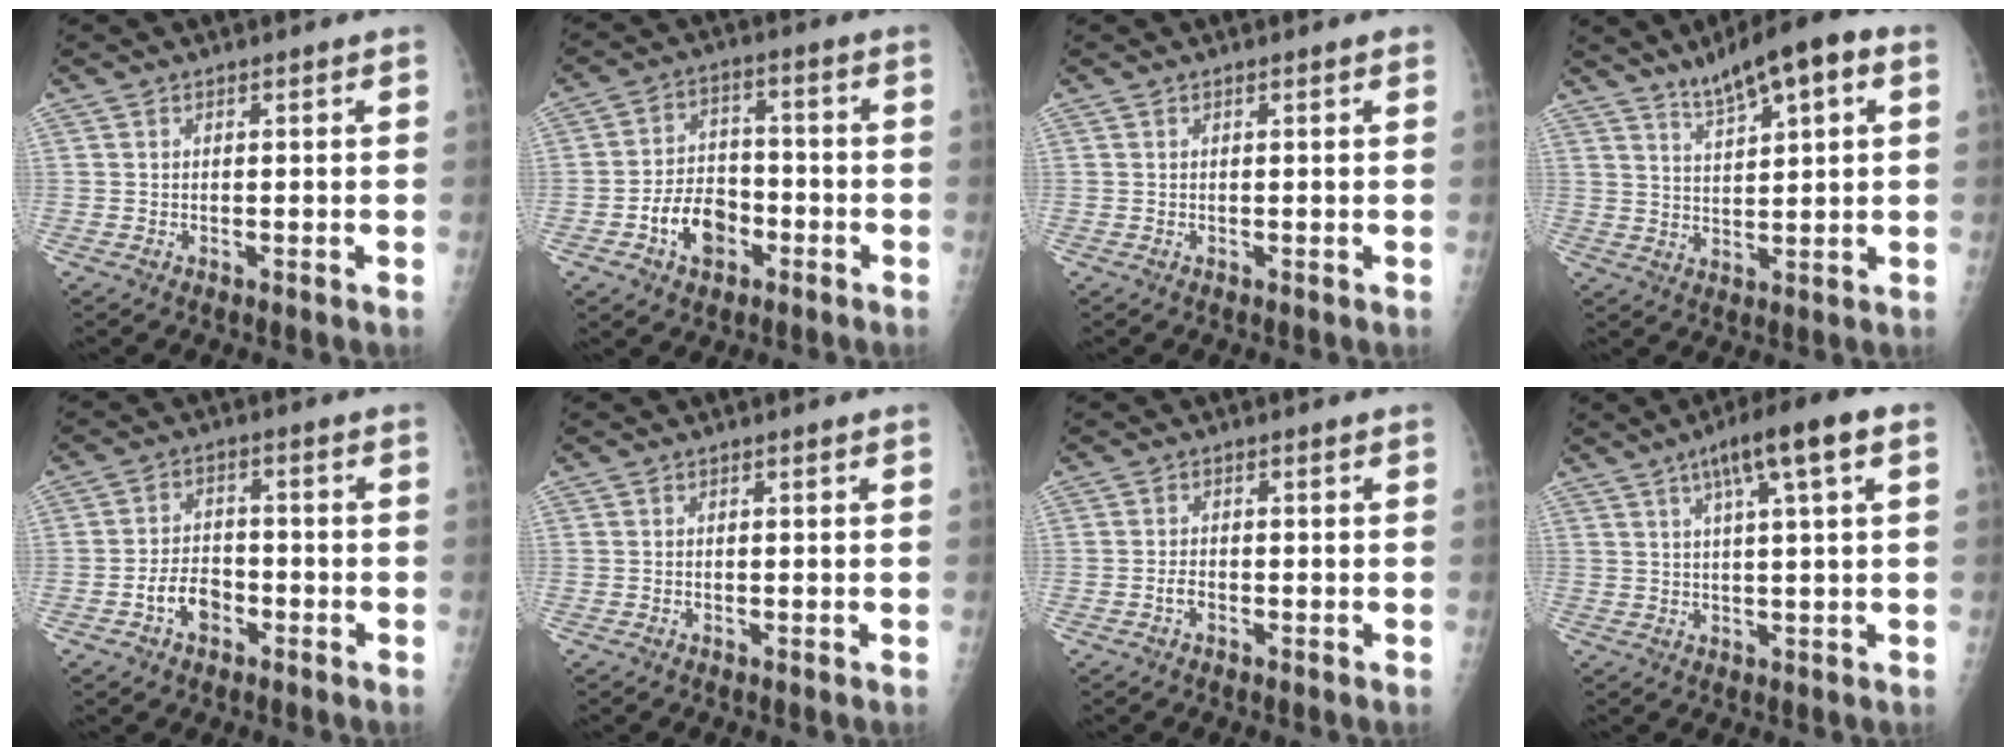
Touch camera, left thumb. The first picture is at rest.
{"total": 9.1, "force": [-3.9, 6.4, 5.2], "torque": [-0.060, 0.032, -0.067]}
{"total": 0.5, "force": [0.2, 0.0, 0.5], "torque": [-0.009, 0.001, 0.001]}
{"total": 10.4, "force": [5.7, 2.6, 8.4], "torque": [-0.119, -0.004, 0.089]}
{"total": 5.7, "force": [-2.7, 3.9, 3.2], "torque": [-0.040, 0.029, -0.048]}
{"total": 0.0}
{"total": 1.5, "force": [-0.8, 0.9, 0.9], "torque": [-0.013, 0.008, -0.016]}
{"total": 9.8, "force": [4.4, 0.9, 8.8], "torque": [-0.147, 0.012, 0.065]}